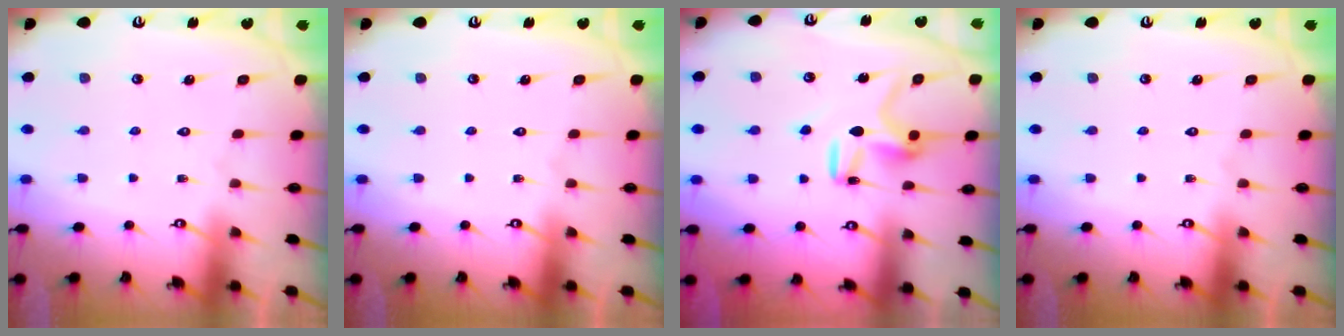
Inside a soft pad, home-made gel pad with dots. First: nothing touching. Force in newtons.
{"total": 0.0}
{"total": 9.0, "press": 9.0, "slide": 0.7}
{"total": 0.0}